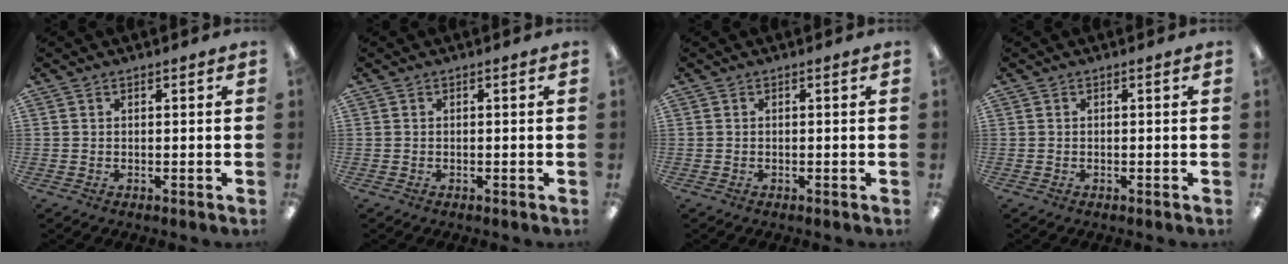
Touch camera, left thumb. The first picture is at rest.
{"total": 0.0}
{"total": 0.0}
{"total": 0.0}